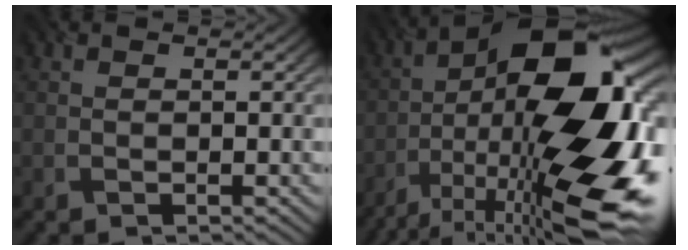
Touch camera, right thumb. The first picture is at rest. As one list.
[{"total": 20.0, "force": [-5.7, 8.1, 17.3], "torque": [-0.285, 0.002, -0.106]}]